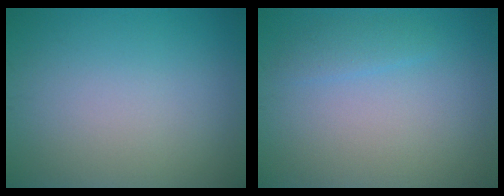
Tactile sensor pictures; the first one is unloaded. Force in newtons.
{"total": 1.4, "press": 1.4, "slide": 0.0}